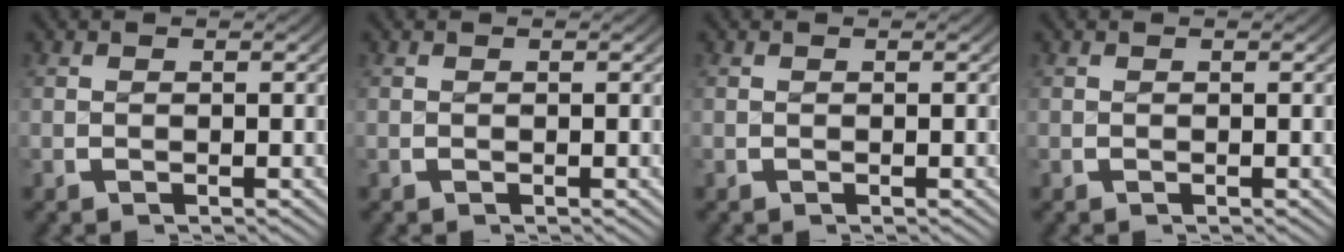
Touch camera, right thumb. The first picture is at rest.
{"total": 0.0}
{"total": 0.0}
{"total": 0.0}